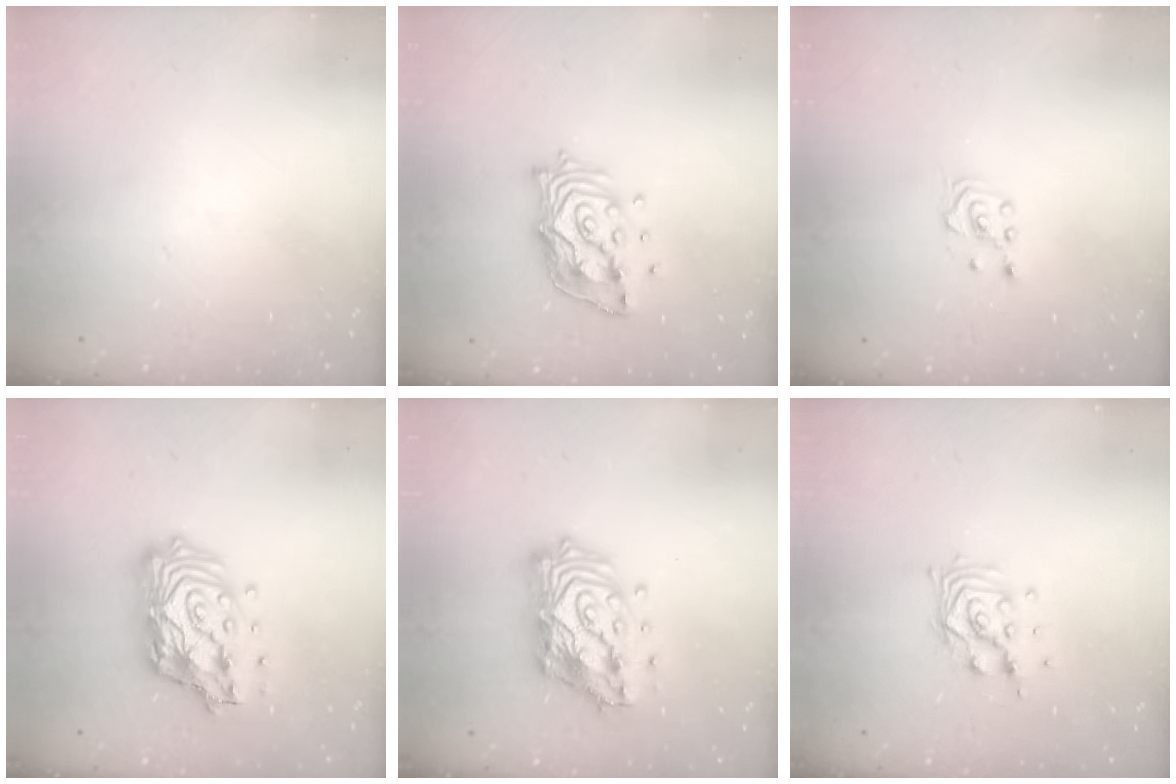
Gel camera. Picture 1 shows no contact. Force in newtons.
{"total": 13.4, "press": 13.3, "slide": 1.3}
{"total": 2.1, "press": 2.1, "slide": 0.1}
{"total": 17.2, "press": 17.1, "slide": 1.6}
{"total": 18.1, "press": 18.0, "slide": 1.5}
{"total": 8.9, "press": 8.9, "slide": 0.7}